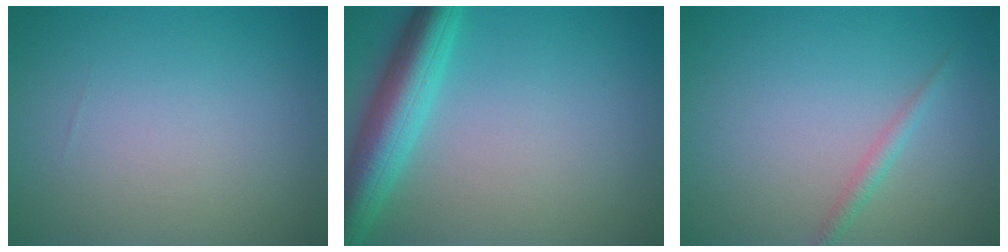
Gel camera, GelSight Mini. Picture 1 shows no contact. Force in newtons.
{"total": 6.1, "press": 6.1, "slide": 0.3}
{"total": 1.2, "press": 1.2, "slide": 0.0}